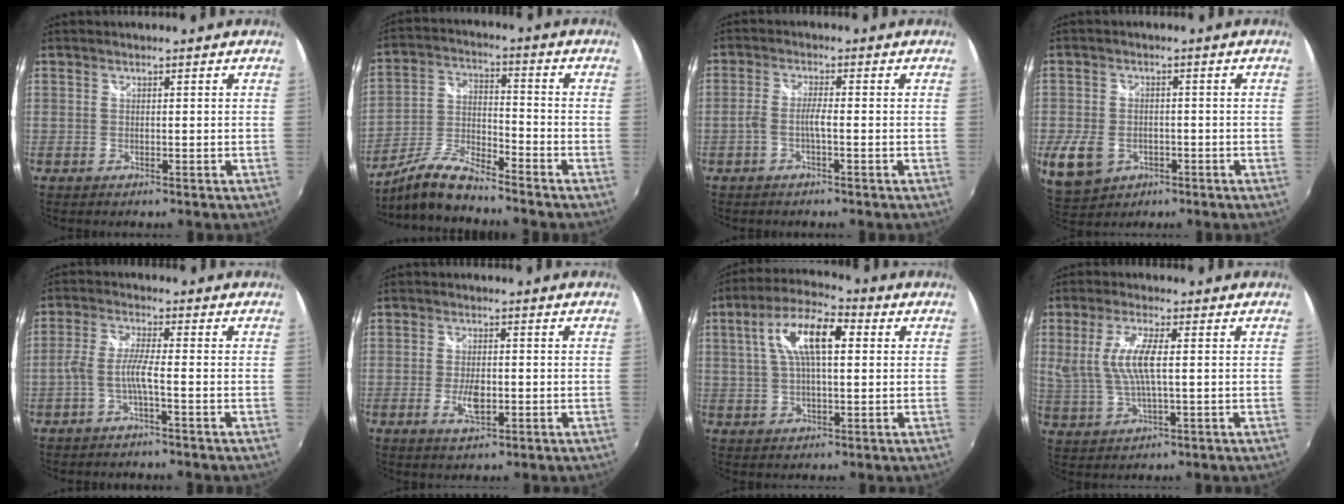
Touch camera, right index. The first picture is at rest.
{"total": 9.1, "force": [-8.1, 0.9, 3.9], "torque": [-0.088, 0.011, -0.165]}
{"total": 2.6, "force": [-1.2, 0.0, 2.3], "torque": [-0.055, 0.004, -0.025]}
{"total": 9.4, "force": [-3.5, 6.9, 5.3], "torque": [-0.137, -0.016, -0.053]}
{"total": 4.3, "force": [-2.0, -0.1, 3.8], "torque": [-0.091, 0.006, -0.036]}
{"total": 4.6, "force": [-1.2, 2.0, 3.9], "torque": [-0.079, -0.006, -0.021]}
{"total": 11.5, "force": [2.9, 4.3, 10.2], "torque": [-0.189, 0.025, 0.046]}
{"total": 8.2, "force": [1.0, 2.1, 7.9], "torque": [-0.163, -0.002, 0.027]}